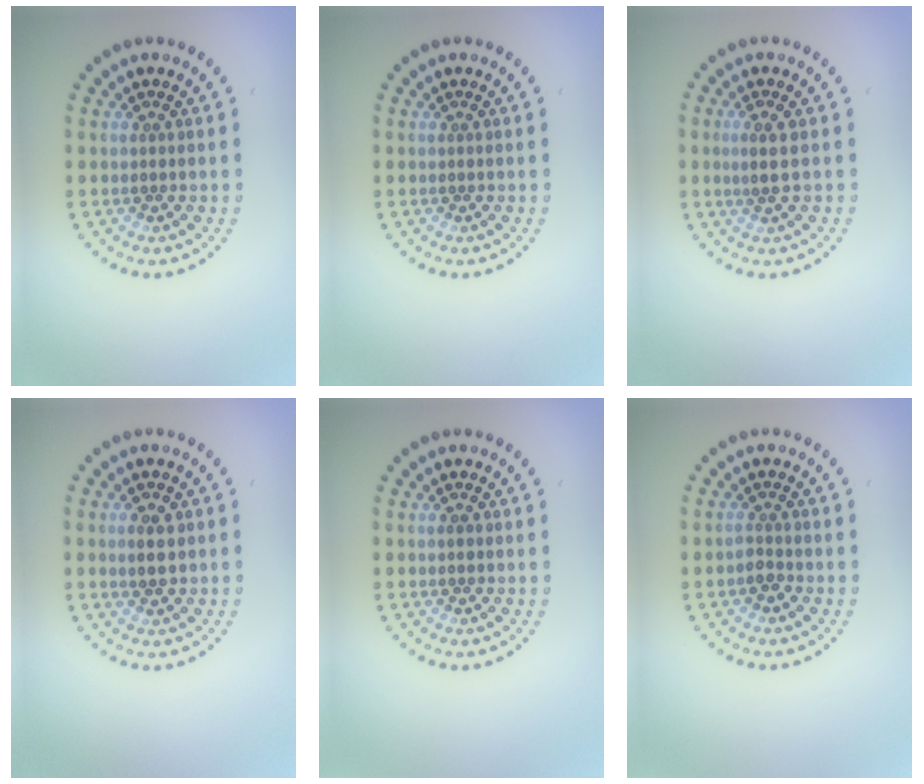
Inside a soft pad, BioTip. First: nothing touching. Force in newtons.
{"total": 0.0}
{"total": 1.6, "press": 1.3, "slide": 0.8}
{"total": 1.7, "press": 1.7, "slide": 0.1}
{"total": 0.7, "press": 0.7, "slide": 0.0}
{"total": 1.2, "press": 1.0, "slide": 0.8}